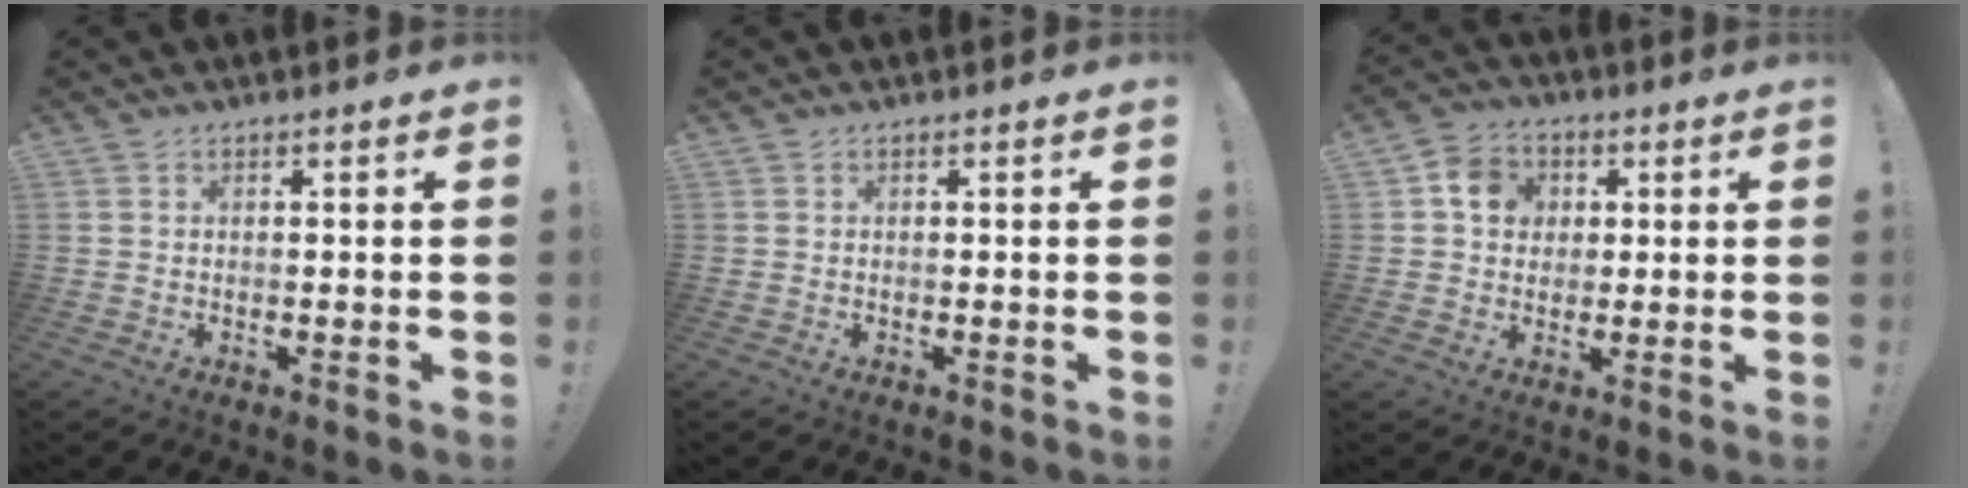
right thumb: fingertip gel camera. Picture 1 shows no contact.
{"total": 0.0}
{"total": 8.8, "force": [2.3, 7.8, 3.5], "torque": [-0.047, 0.000, 0.048]}